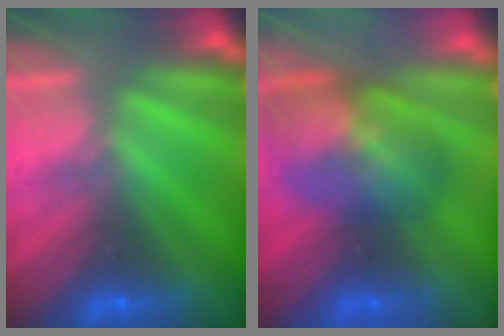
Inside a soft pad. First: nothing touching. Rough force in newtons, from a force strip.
{"total": 5.7}